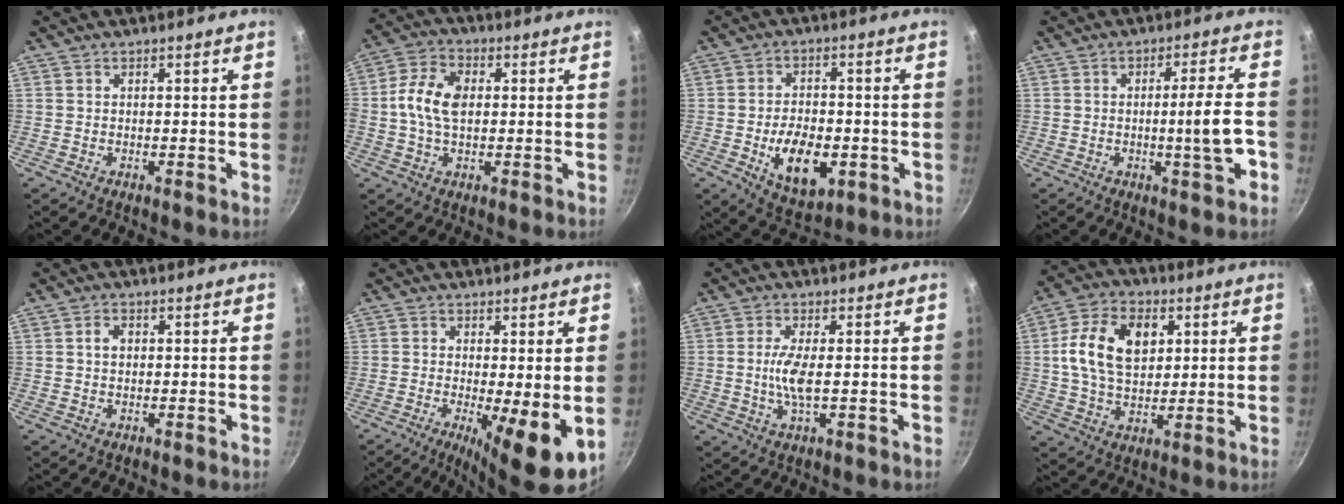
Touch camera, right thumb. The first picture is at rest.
{"total": 9.1, "force": [0.5, 5.7, 7.1], "torque": [-0.136, 0.019, -0.005]}
{"total": 11.9, "force": [-3.1, 6.8, 9.3], "torque": [-0.127, 0.005, -0.039]}
{"total": 7.6, "force": [-2.1, 0.3, 7.3], "torque": [-0.111, 0.011, -0.030]}
{"total": 2.0, "force": [0.3, 1.5, 1.4], "torque": [-0.019, 0.006, 0.004]}
{"total": 9.2, "force": [-1.4, 1.9, 8.9], "torque": [-0.135, -0.014, -0.017]}
{"total": 5.2, "force": [-0.1, 1.3, 5.1], "torque": [-0.117, -0.002, -0.003]}
{"total": 13.8, "force": [3.0, 9.1, 9.9], "torque": [-0.160, 0.004, 0.046]}